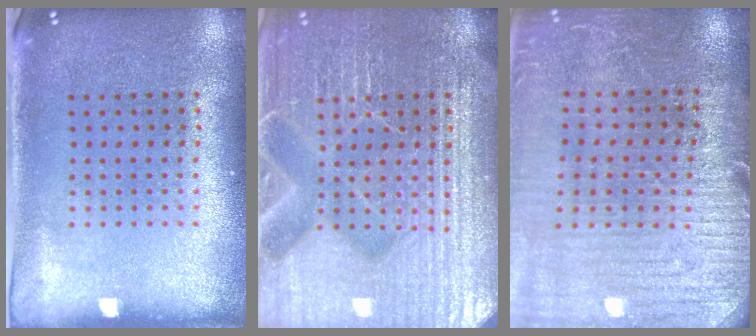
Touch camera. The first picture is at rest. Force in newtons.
{"total": 7.6, "press": 7.5, "slide": 1.1}
{"total": 3.0, "press": 3.0, "slide": 0.4}